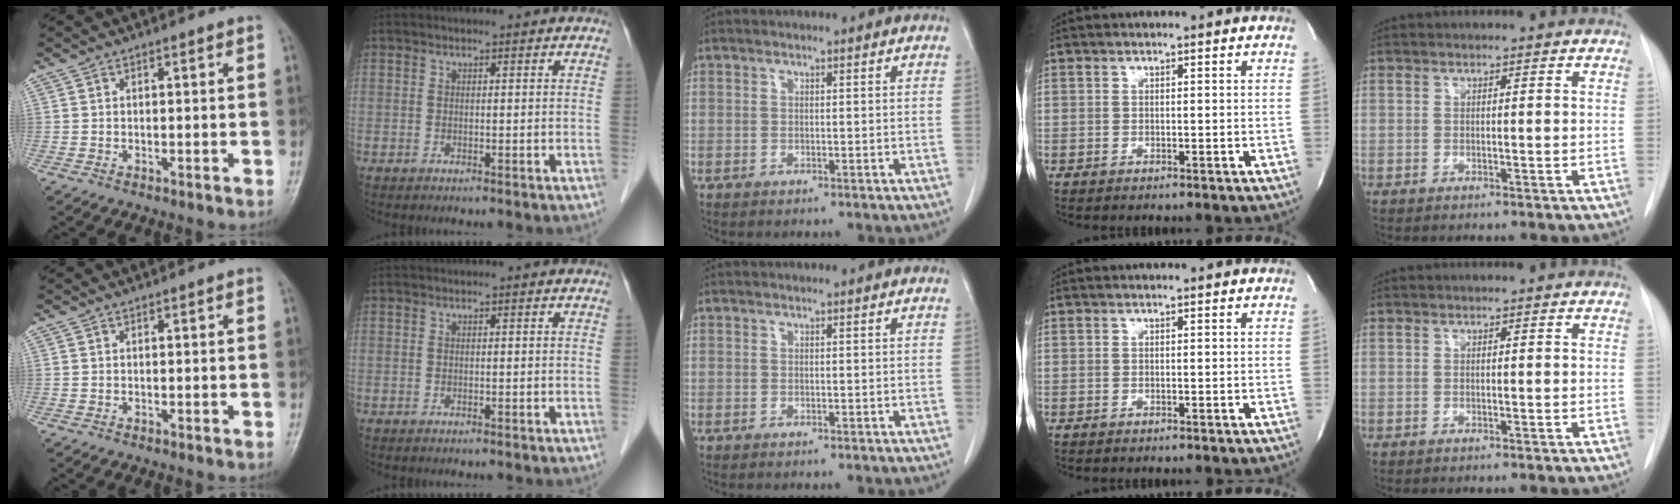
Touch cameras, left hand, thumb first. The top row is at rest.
{}